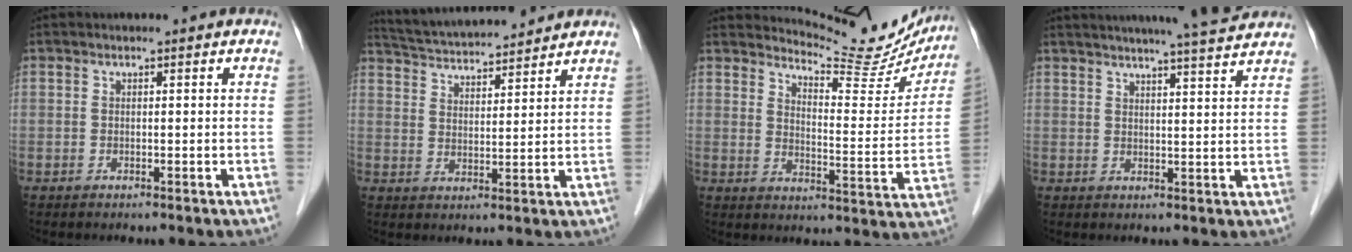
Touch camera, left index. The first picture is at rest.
{"total": 12.6, "force": [11.8, 1.0, 4.2], "torque": [-0.083, 0.019, 0.191]}
{"total": 14.4, "force": [14.0, 2.4, 2.8], "torque": [-0.034, -0.051, 0.168]}
{"total": 11.8, "force": [10.6, -0.3, 5.2], "torque": [-0.083, 0.005, 0.129]}